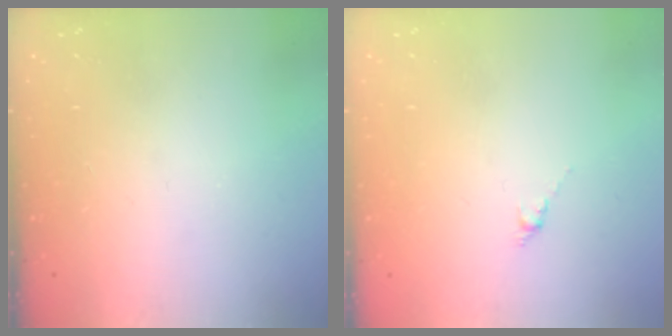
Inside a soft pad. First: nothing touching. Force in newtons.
{"total": 0.0}